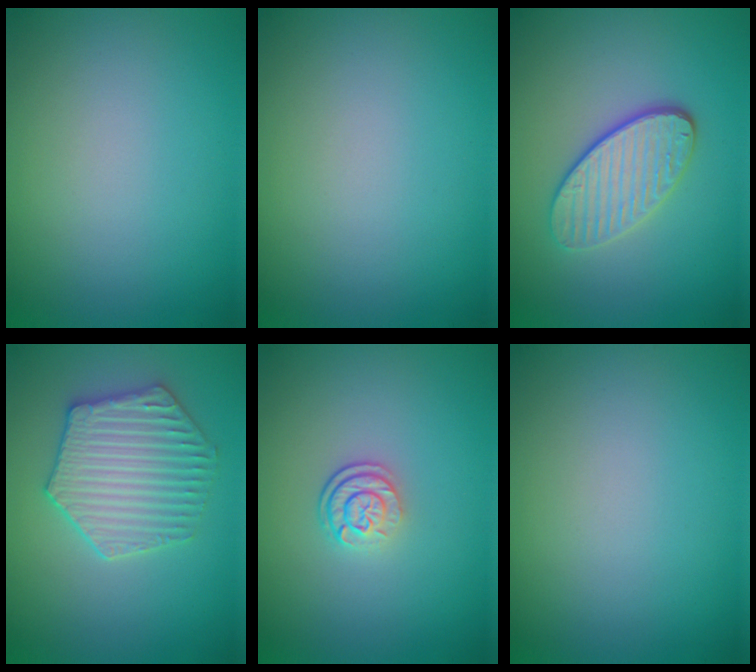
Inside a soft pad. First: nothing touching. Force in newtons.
{"total": 0.0}
{"total": 3.8, "press": 3.2, "slide": 2.1}
{"total": 4.7, "press": 4.2, "slide": 2.1}
{"total": 2.6, "press": 1.9, "slide": 1.8}
{"total": 0.0}